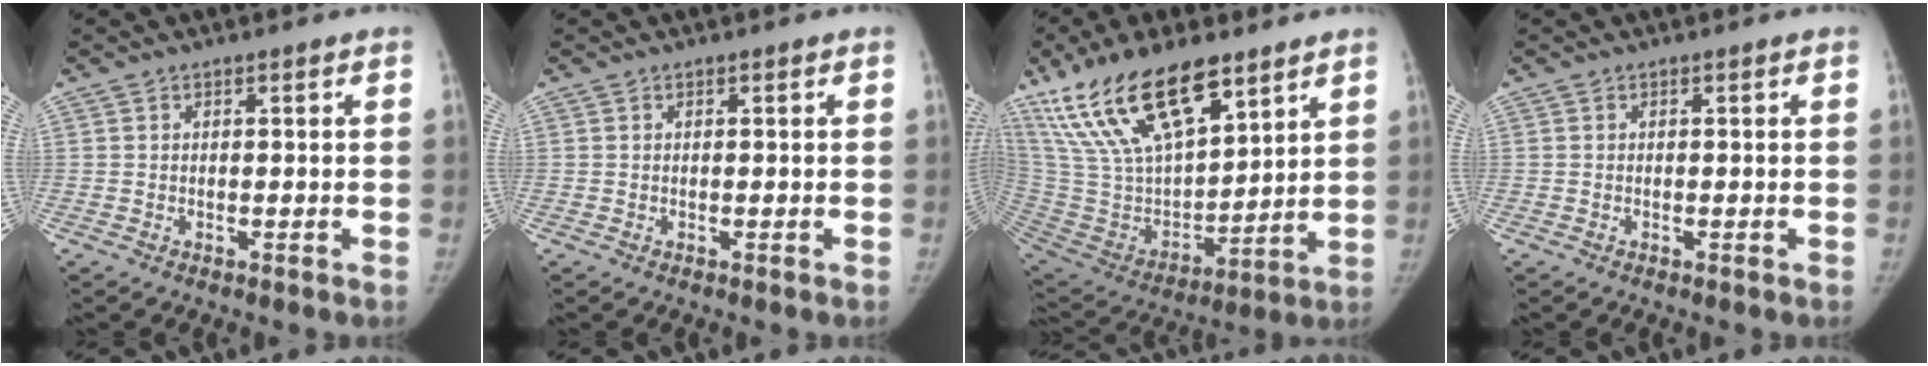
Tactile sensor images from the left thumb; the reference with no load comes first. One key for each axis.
{"total": 0.0}
{"total": 25.7, "fx": 16.3, "fy": 10.9, "fz": 16.5, "tx": -0.292, "ty": -0.044, "tz": 0.311}
{"total": 0.0}